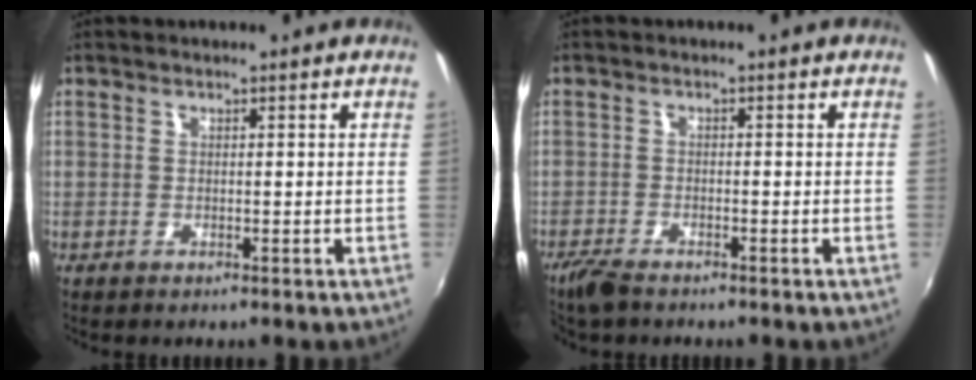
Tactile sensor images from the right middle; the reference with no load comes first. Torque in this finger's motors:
{"motor_torque": [0.65, -0.67, 0.29, 0.05]}